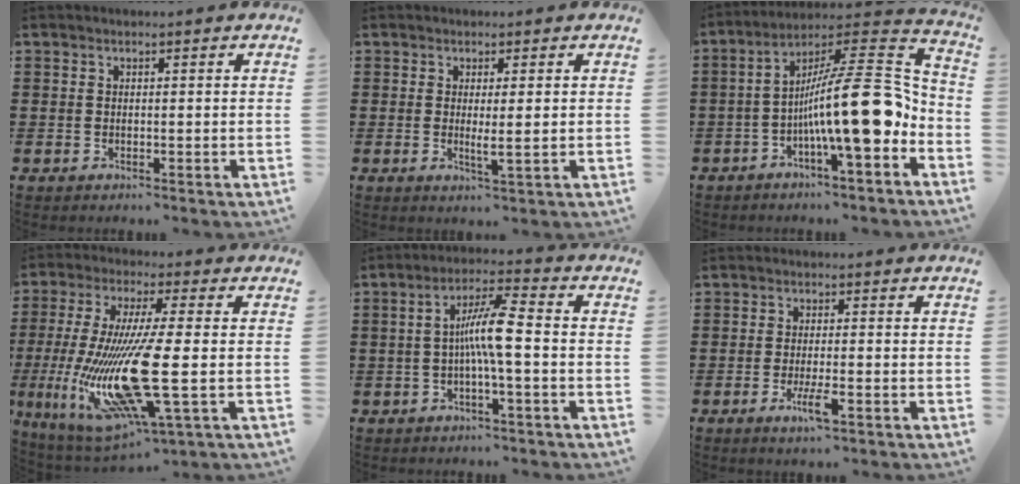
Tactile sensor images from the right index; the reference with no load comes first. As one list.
[{"total": 2.4, "force": [0.1, -0.1, 2.4], "torque": [-0.043, -0.006, 0.000]}, {"total": 17.6, "force": [-2.6, 4.3, 16.8], "torque": [-0.272, -0.005, -0.045]}, {"total": 17.3, "force": [-2.7, 3.2, 16.8], "torque": [-0.348, -0.022, -0.045]}, {"total": 7.4, "force": [-0.7, 0.7, 7.3], "torque": [-0.147, 0.000, -0.024]}, {"total": 4.3, "force": [-2.0, 0.6, 3.8], "torque": [-0.082, -0.014, -0.039]}]